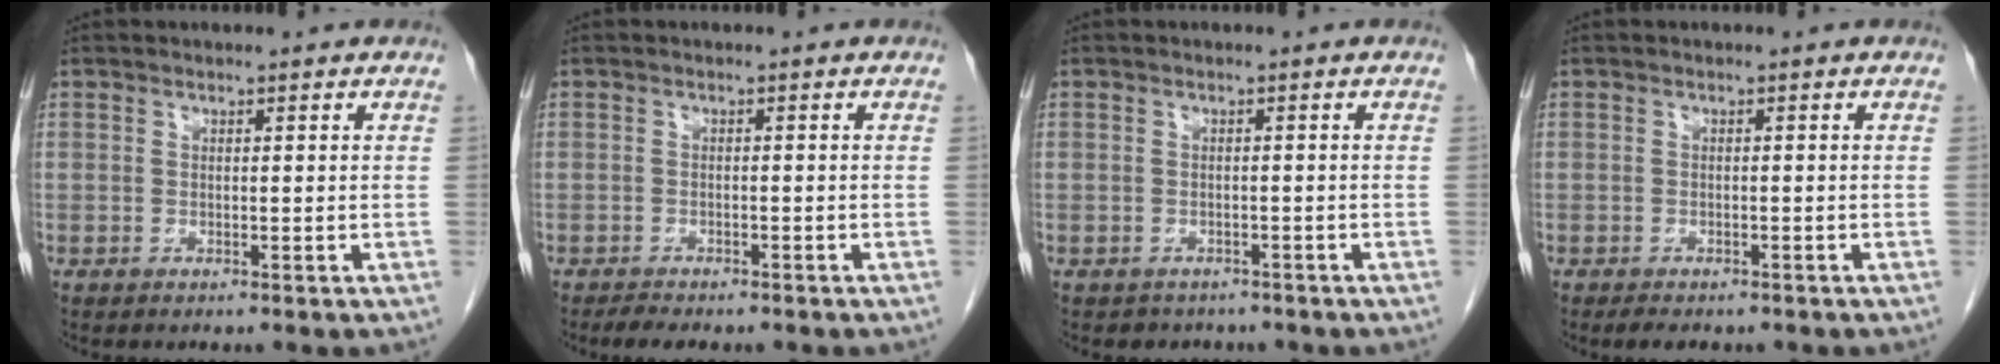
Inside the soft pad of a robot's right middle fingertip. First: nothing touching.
{"total": 3.0, "force": [-2.5, 0.7, 1.4], "torque": [-0.030, -0.009, -0.035]}
{"total": 3.3, "force": [-2.7, 1.7, 0.4], "torque": [-0.019, 0.001, -0.034]}
{"total": 3.8, "force": [-3.0, 1.4, 1.8], "torque": [-0.027, -0.008, -0.037]}